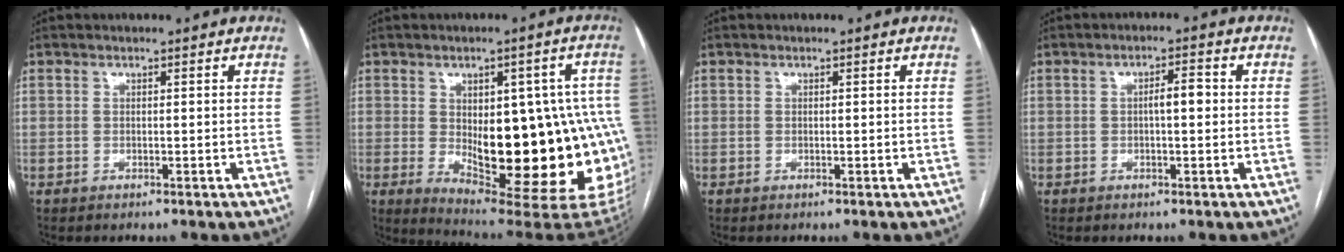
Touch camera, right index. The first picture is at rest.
{"total": 24.4, "force": [-2.7, 8.8, 22.7], "torque": [-0.225, 0.009, -0.010]}
{"total": 0.0}
{"total": 2.9, "force": [0.0, 0.7, 2.8], "torque": [-0.045, 0.009, 0.001]}